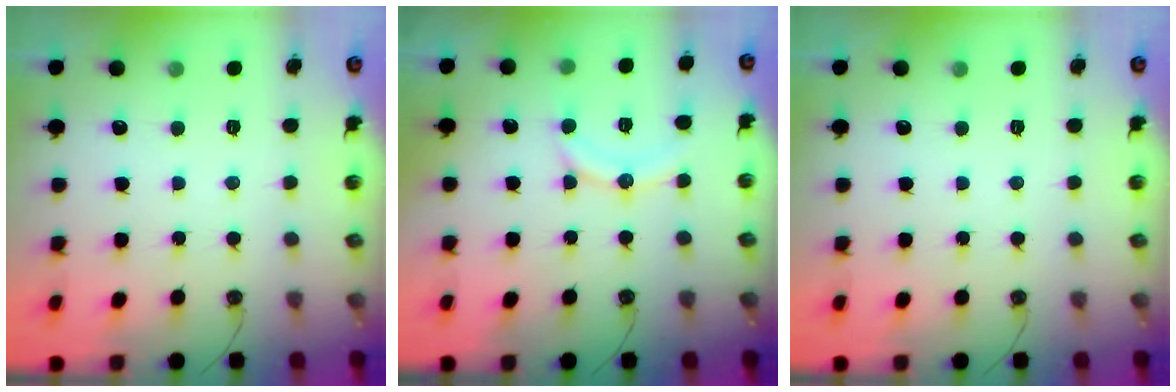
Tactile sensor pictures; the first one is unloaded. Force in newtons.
{"total": 9.4, "press": 9.4, "slide": 0.5}
{"total": 0.0}